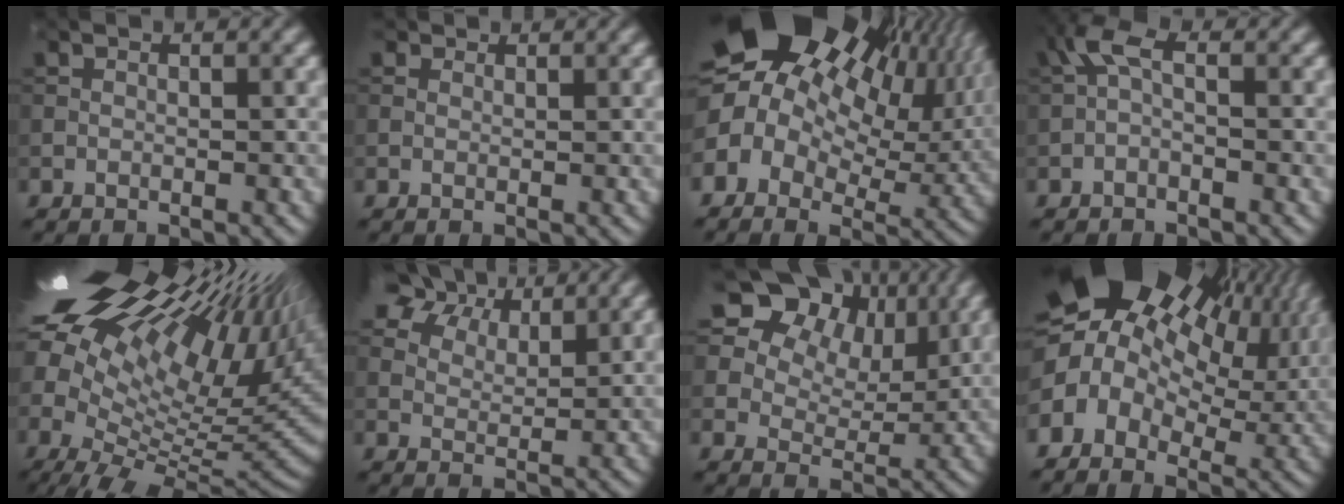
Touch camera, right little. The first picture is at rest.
{"total": 1.0, "force": [0.8, 0.4, 0.2], "torque": [-0.005, -0.004, 0.008]}
{"total": 20.2, "force": [6.0, 14.4, 12.8], "torque": [-0.223, 0.030, 0.100]}
{"total": 2.5, "force": [-0.7, 1.1, 2.1], "torque": [-0.048, 0.008, -0.025]}
{"total": 20.5, "force": [7.0, 9.3, 16.9], "torque": [-0.273, 0.036, 0.147]}
{"total": 9.1, "force": [7.0, 4.1, 4.1], "torque": [-0.094, 0.008, 0.108]}
{"total": 14.5, "force": [8.4, 9.6, 7.0], "torque": [-0.133, 0.024, 0.157]}
{"total": 18.4, "force": [5.5, 12.5, 12.3], "torque": [-0.234, 0.022, 0.090]}